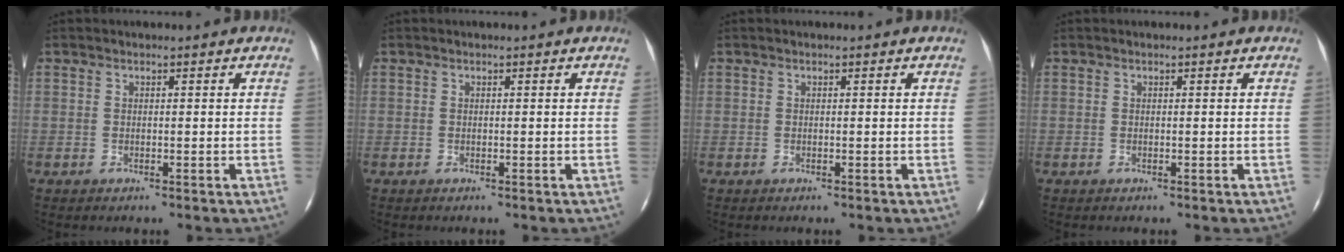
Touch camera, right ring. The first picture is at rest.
{"total": 0.0}
{"total": 0.0}
{"total": 0.0}